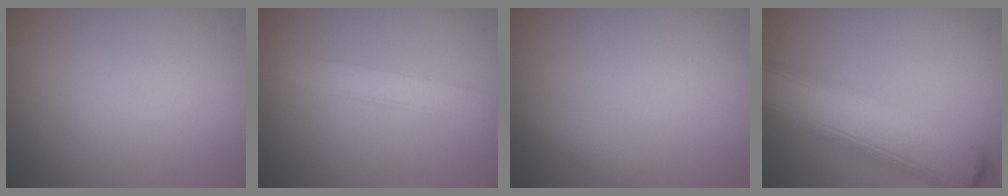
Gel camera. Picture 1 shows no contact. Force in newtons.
{"total": 2.4, "press": 2.4, "slide": 0.1}
{"total": 1.9, "press": 1.9, "slide": 0.1}
{"total": 10.0, "press": 10.0, "slide": 0.5}